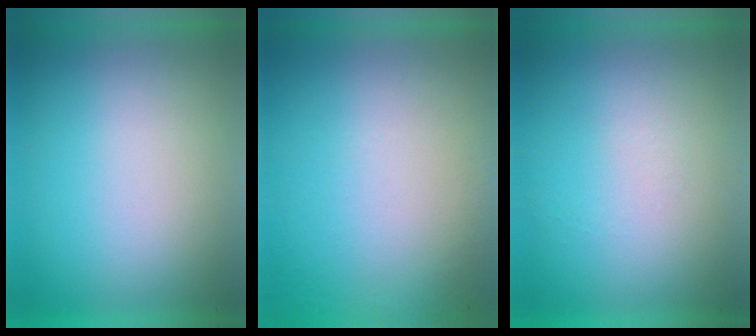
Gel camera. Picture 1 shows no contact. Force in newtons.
{"total": 8.2}
{"total": 1.1}